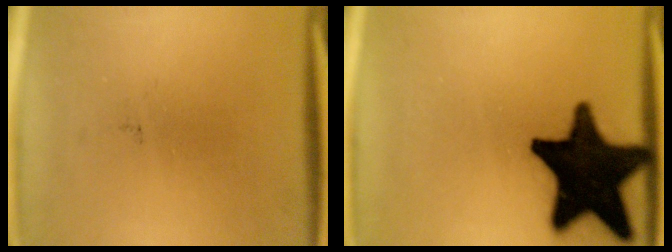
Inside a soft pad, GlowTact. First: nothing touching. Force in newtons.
{"total": 20.2}